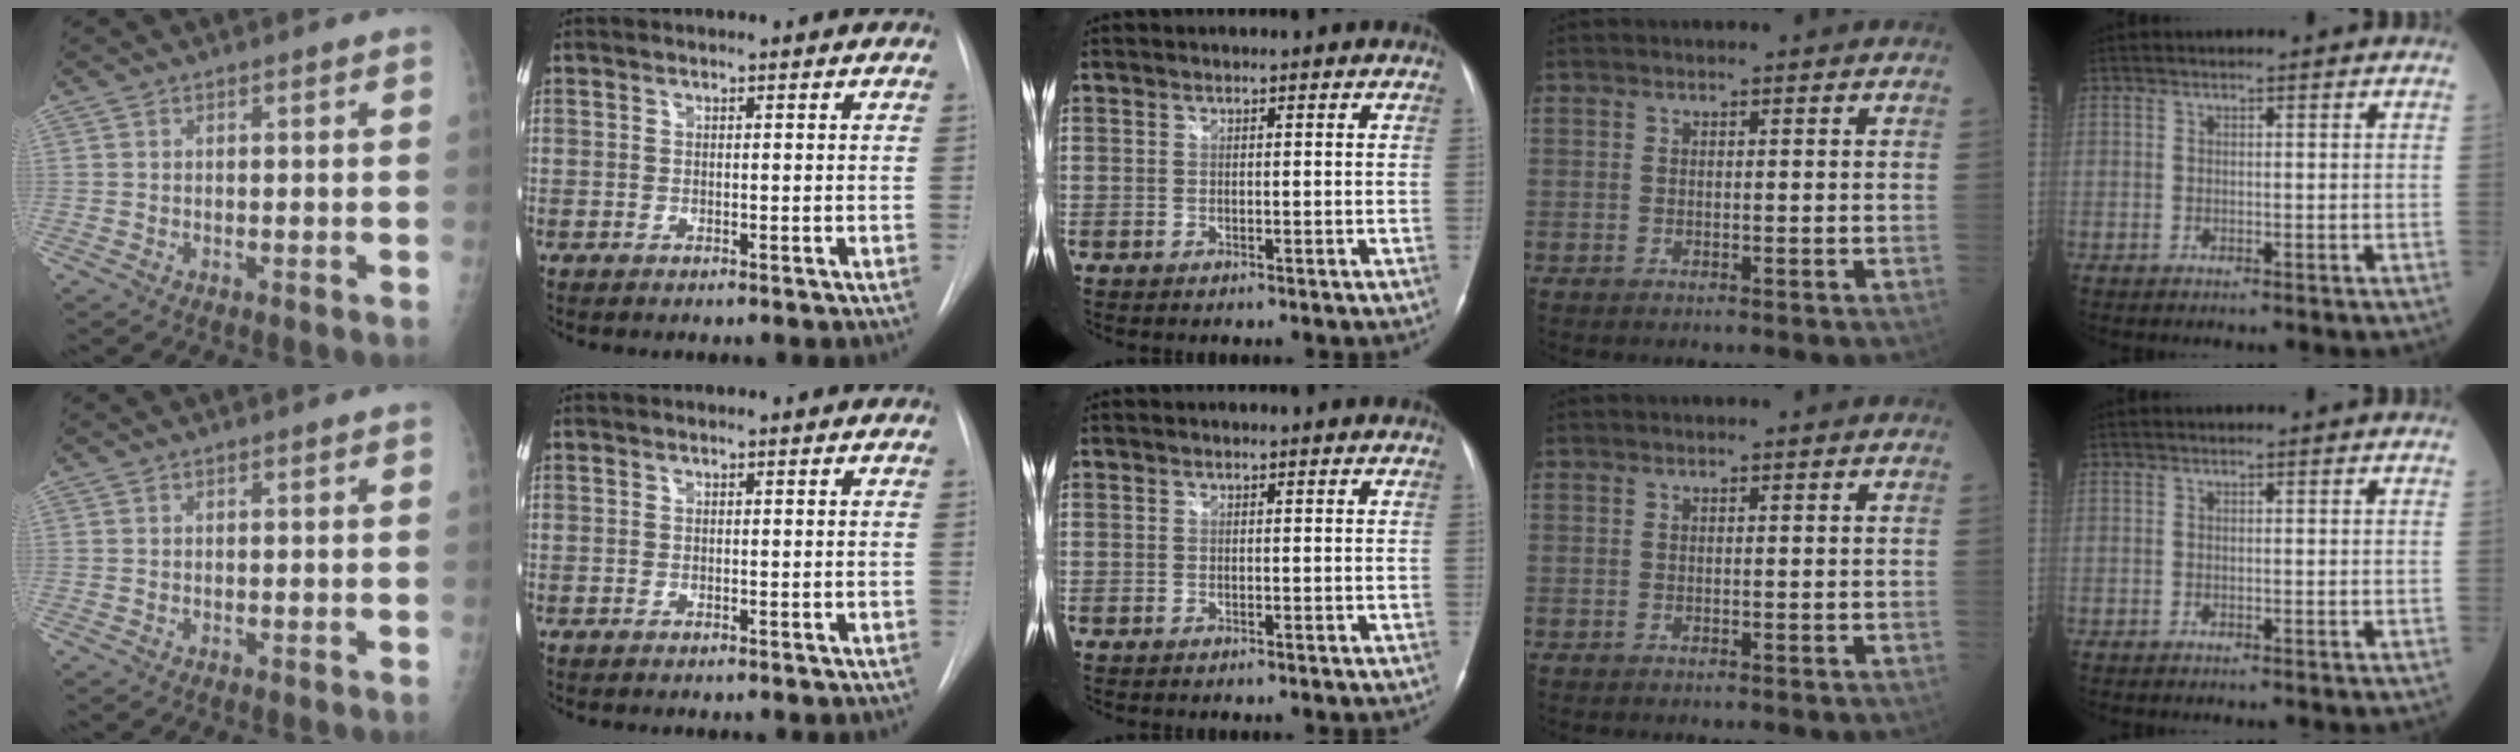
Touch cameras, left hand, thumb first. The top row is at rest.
{}